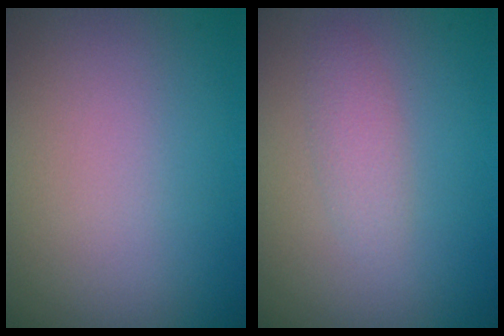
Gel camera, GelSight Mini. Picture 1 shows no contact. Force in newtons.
{"total": 1.4, "press": 1.4, "slide": 0.1}